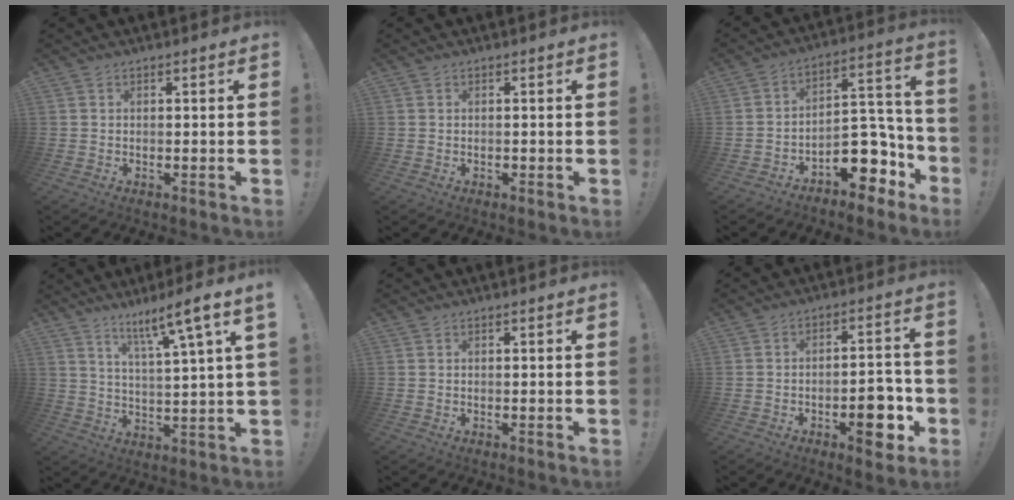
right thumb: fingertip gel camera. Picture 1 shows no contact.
{"total": 0.5, "force": [-0.2, 0.5, -0.1], "torque": [-0.001, 0.002, -0.002]}
{"total": 15.0, "force": [-7.4, 9.2, 9.2], "torque": [-0.083, 0.048, -0.107]}
{"total": 10.3, "force": [6.1, -0.1, 8.4], "torque": [-0.129, -0.040, 0.084]}
{"total": 0.0}
{"total": 11.2, "force": [-4.3, 5.1, 9.0], "torque": [-0.092, 0.017, -0.069]}